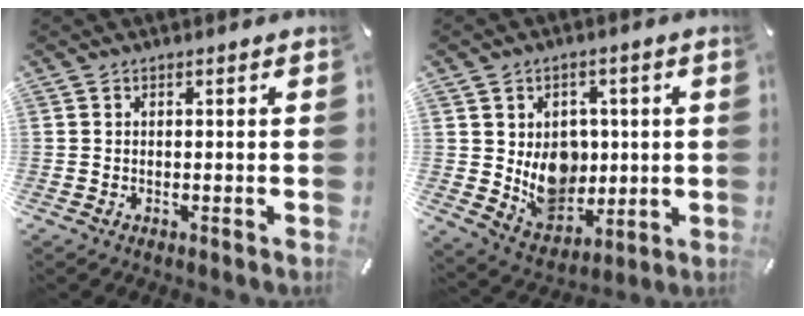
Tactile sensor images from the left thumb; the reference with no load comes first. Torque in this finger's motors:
{"motor_torque": [1.51, 1.41, 1.08, -0.08, 0.06]}